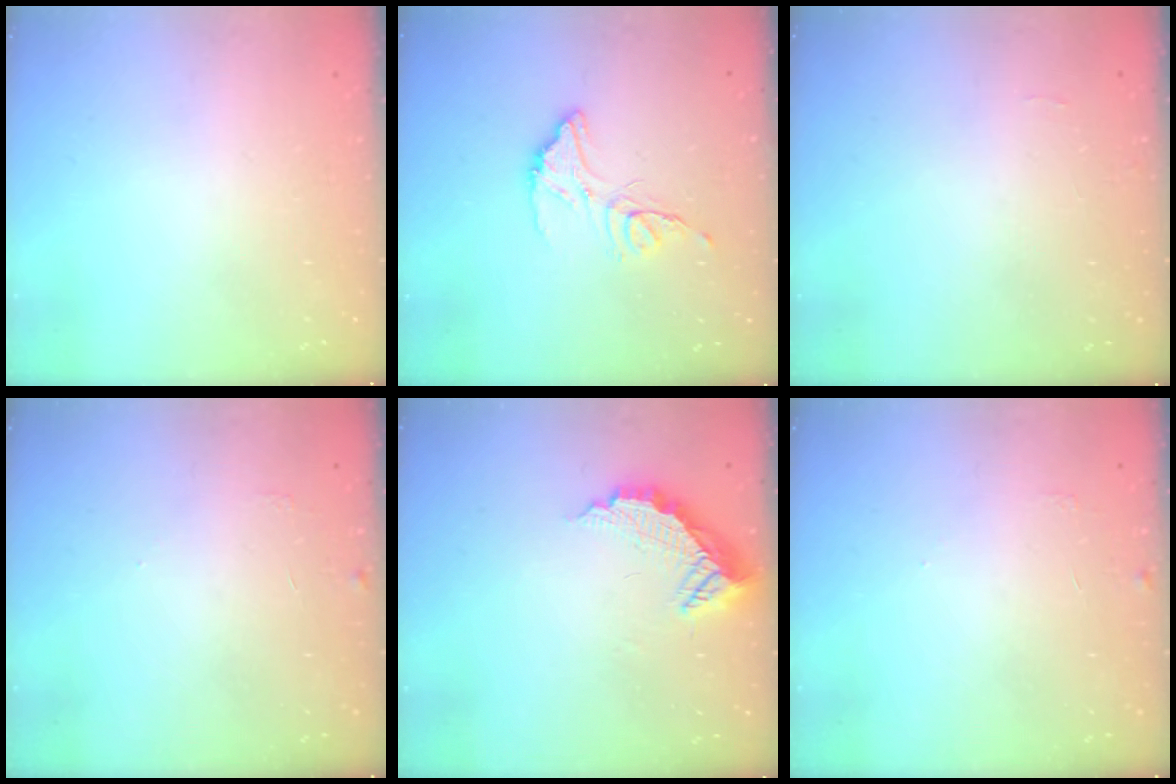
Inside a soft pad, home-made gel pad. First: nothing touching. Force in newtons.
{"total": 12.8, "press": 12.7, "slide": 0.8}
{"total": 6.2, "press": 6.2, "slide": 0.4}
{"total": 5.4, "press": 5.4, "slide": 0.4}
{"total": 9.0, "press": 9.0, "slide": 0.7}
{"total": 5.4, "press": 5.4, "slide": 0.4}